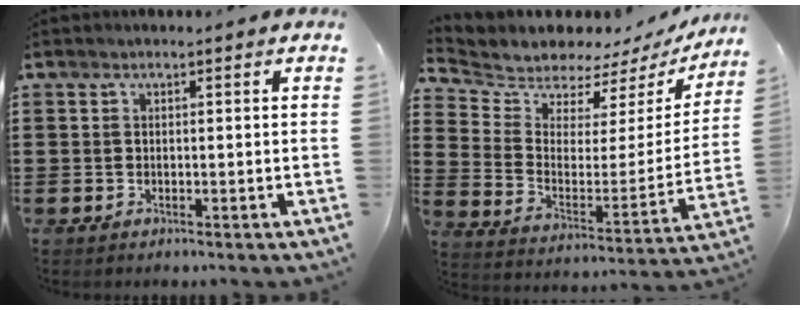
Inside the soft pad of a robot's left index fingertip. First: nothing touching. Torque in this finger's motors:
{"motor_torque": [0.81, -1.33, -0.03, -0.01]}